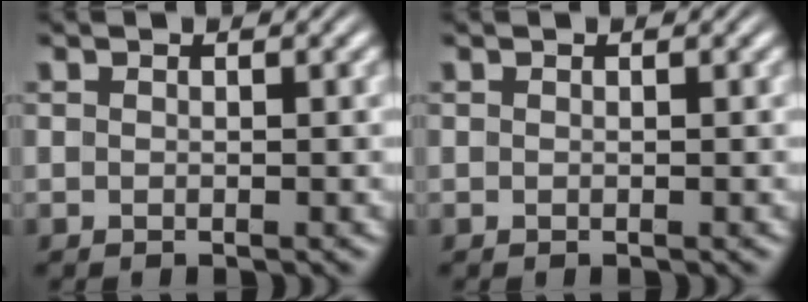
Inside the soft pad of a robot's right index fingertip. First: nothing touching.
{"total": 0.0}